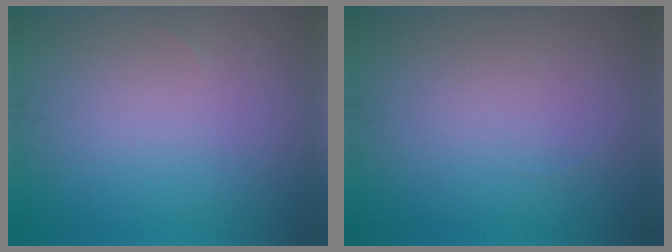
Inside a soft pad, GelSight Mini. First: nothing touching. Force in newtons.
{"total": 0.0}